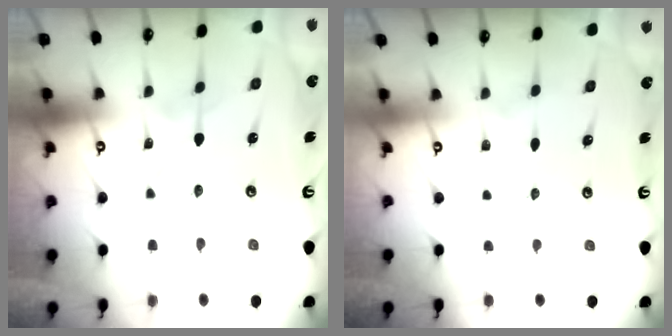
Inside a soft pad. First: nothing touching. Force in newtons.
{"total": 0.0}